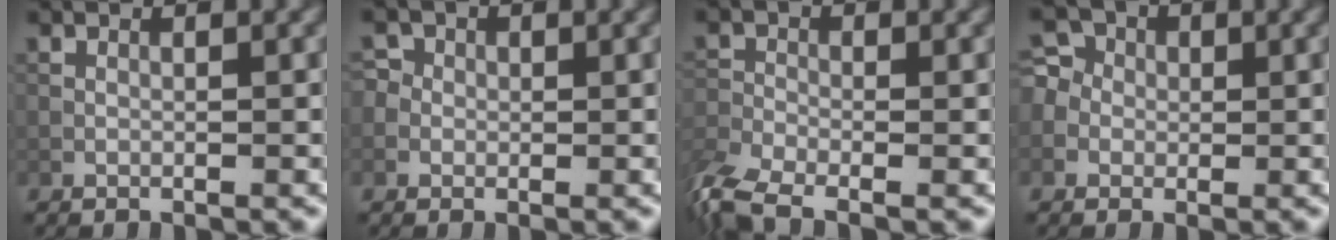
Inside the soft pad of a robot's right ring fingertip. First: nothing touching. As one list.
[{"total": 3.1, "force": [0.5, 2.9, 1.0], "torque": [-0.003, 0.018, -0.013]}, {"total": 6.3, "force": [-4.6, 2.3, 3.6], "torque": [-0.081, -0.023, -0.104]}, {"total": 4.7, "force": [-0.1, 4.4, 1.5], "torque": [-0.019, 0.027, -0.028]}]